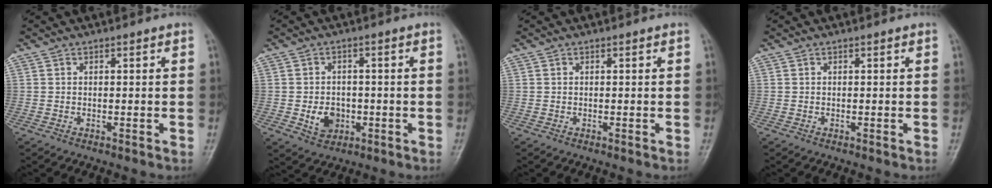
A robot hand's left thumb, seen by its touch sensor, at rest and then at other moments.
{"total": 5.4, "force": [-1.4, 4.3, 2.9], "torque": [-0.027, 0.007, -0.019]}
{"total": 0.0}
{"total": 0.0}